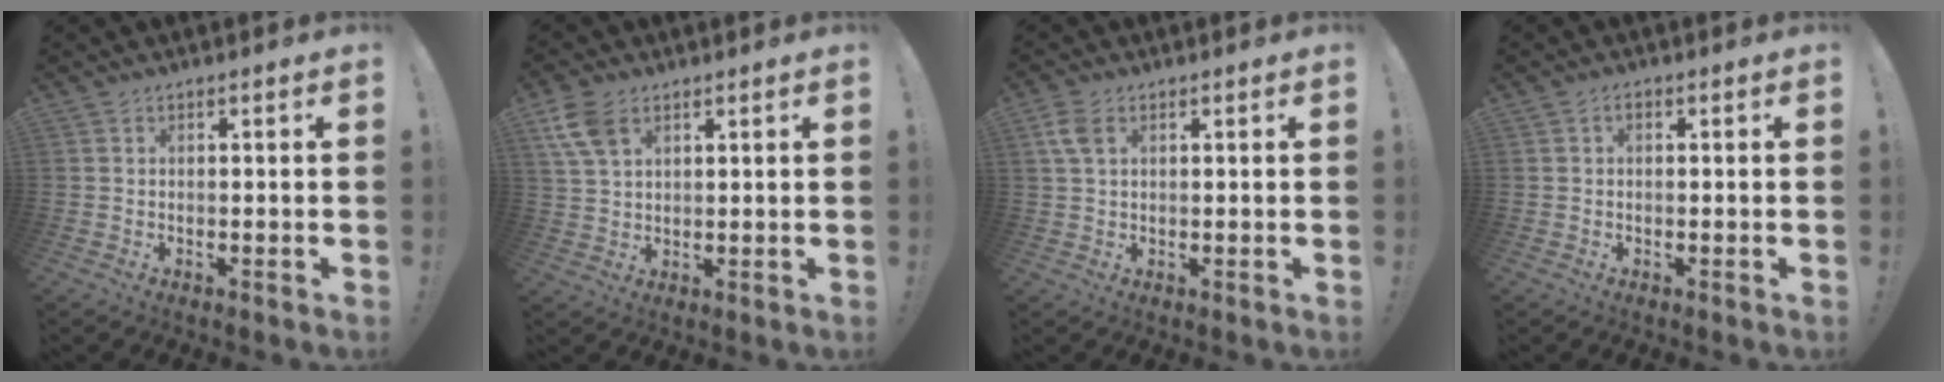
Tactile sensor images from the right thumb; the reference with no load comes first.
{"total": 8.0, "force": [4.0, 4.6, 5.1], "torque": [-0.102, -0.005, 0.079]}
{"total": 4.7, "force": [1.8, 2.8, 3.3], "torque": [-0.067, 0.006, 0.036]}
{"total": 1.0, "force": [-0.2, 0.6, 0.7], "torque": [-0.022, 0.008, -0.003]}